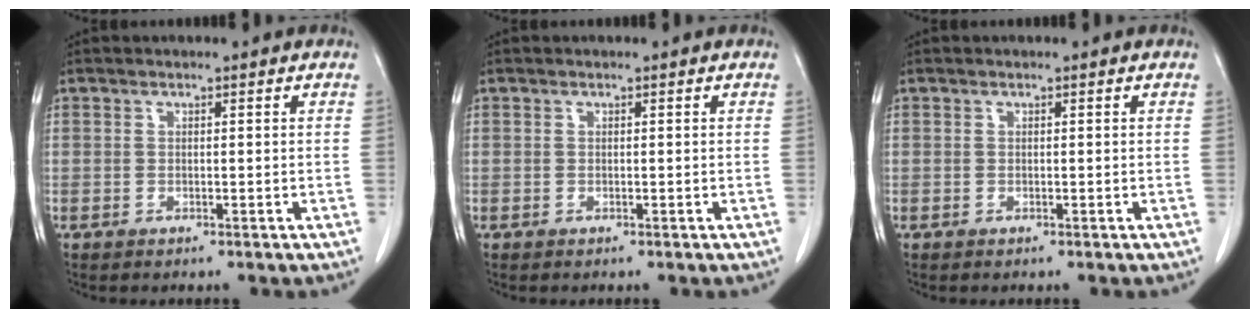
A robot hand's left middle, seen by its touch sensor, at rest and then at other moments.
{"total": 0.0}
{"total": 0.0}